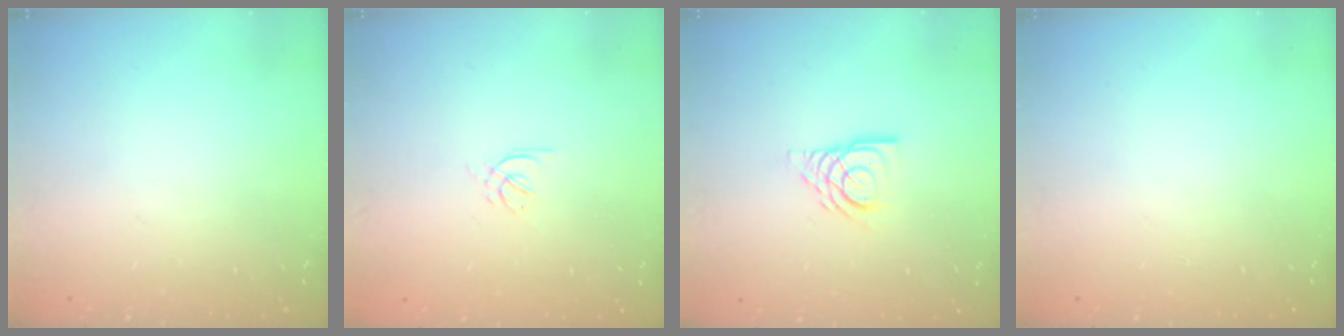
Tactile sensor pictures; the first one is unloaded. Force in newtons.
{"total": 2.1, "press": 2.0, "slide": 0.6}
{"total": 9.8, "press": 9.7, "slide": 1.2}
{"total": 0.0}